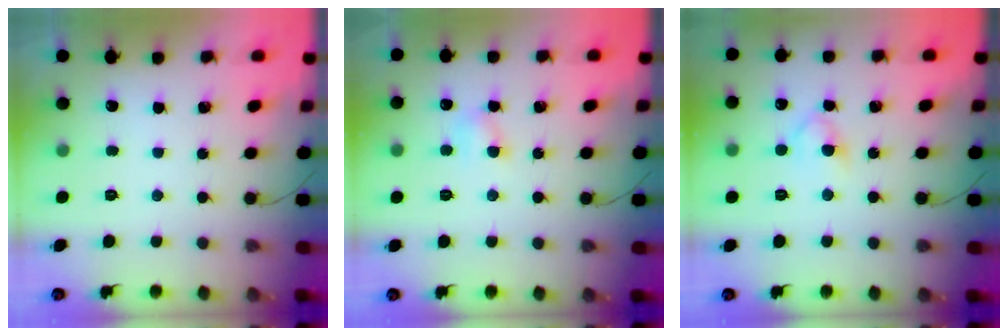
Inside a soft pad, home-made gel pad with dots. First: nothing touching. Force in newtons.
{"total": 4.7, "press": 4.5, "slide": 1.2}
{"total": 3.1, "press": 2.9, "slide": 1.1}